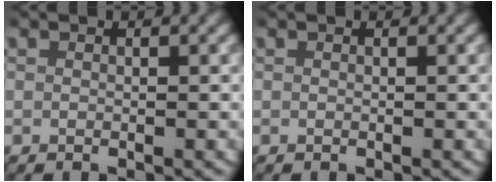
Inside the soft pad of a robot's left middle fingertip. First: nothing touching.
{"total": 0.0}